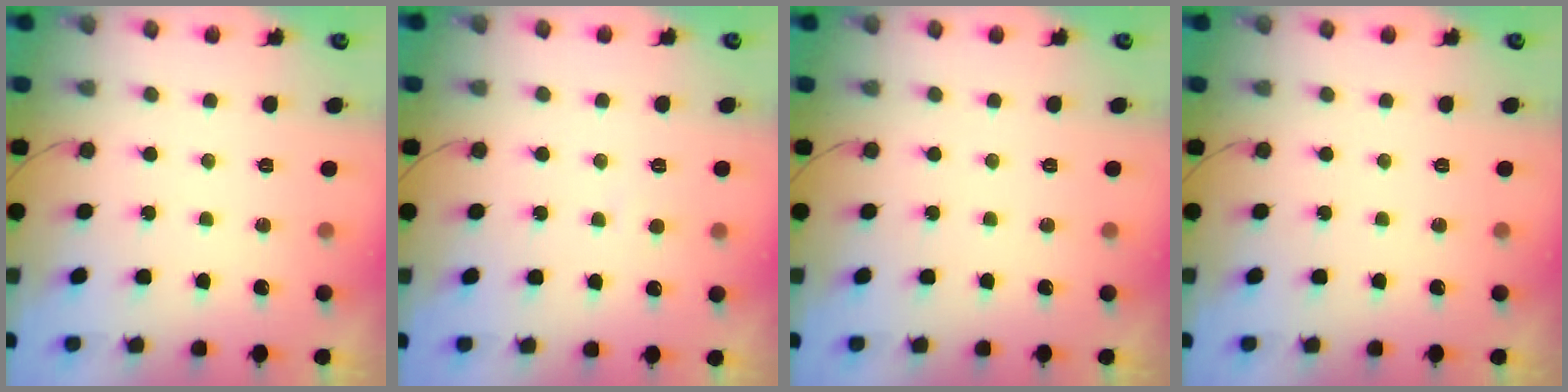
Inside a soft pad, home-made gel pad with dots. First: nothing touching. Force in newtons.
{"total": 2.7, "press": 2.7, "slide": 0.3}
{"total": 0.0}
{"total": 0.0}